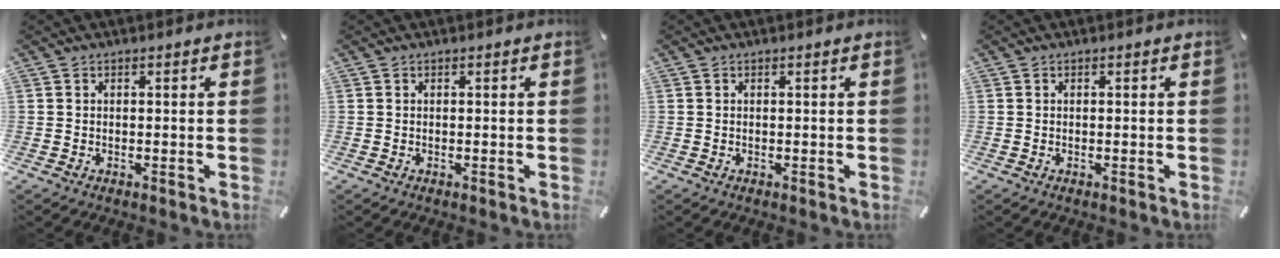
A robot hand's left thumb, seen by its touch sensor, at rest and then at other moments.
{"total": 0.0}
{"total": 0.0}
{"total": 0.0}